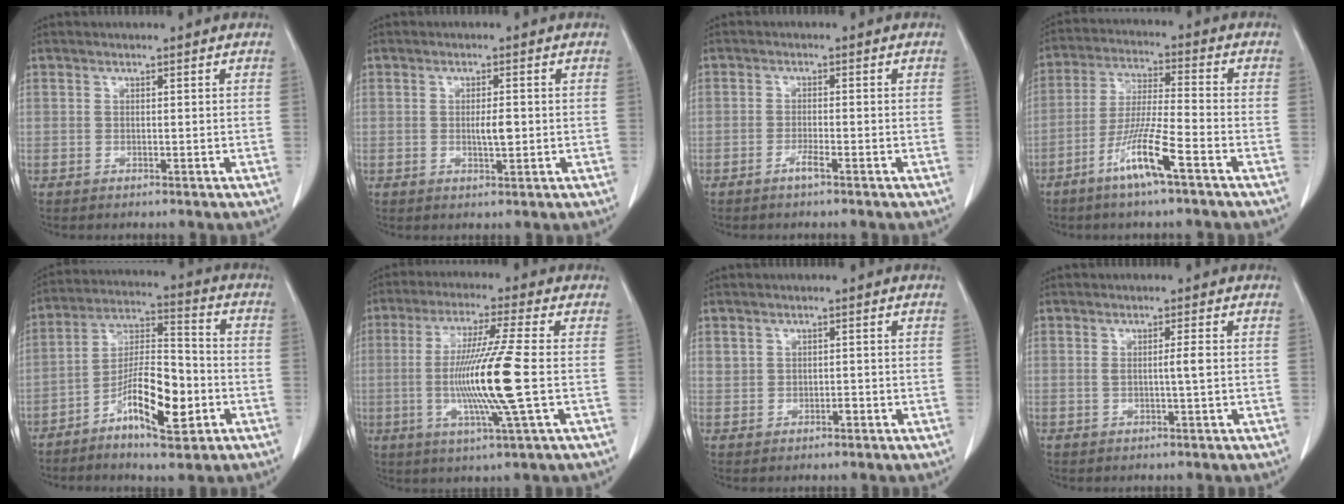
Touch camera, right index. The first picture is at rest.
{"total": 2.7, "force": [-0.2, 0.6, 2.6], "torque": [-0.046, -0.001, -0.002]}
{"total": 1.8, "force": [-1.3, -0.1, 1.3], "torque": [-0.026, 0.000, -0.025]}
{"total": 9.8, "force": [-5.4, -0.1, 8.1], "torque": [-0.161, -0.010, -0.105]}
{"total": 12.3, "force": [-5.1, 3.3, 10.7], "torque": [-0.194, 0.010, -0.087]}
{"total": 12.9, "force": [-1.5, -1.5, 12.7], "torque": [-0.252, -0.019, -0.033]}
{"total": 1.2, "force": [0.0, 1.0, 0.7], "torque": [-0.016, 0.007, 0.004]}
{"total": 2.0, "force": [0.1, -0.3, 2.0], "torque": [-0.037, -0.001, 0.000]}